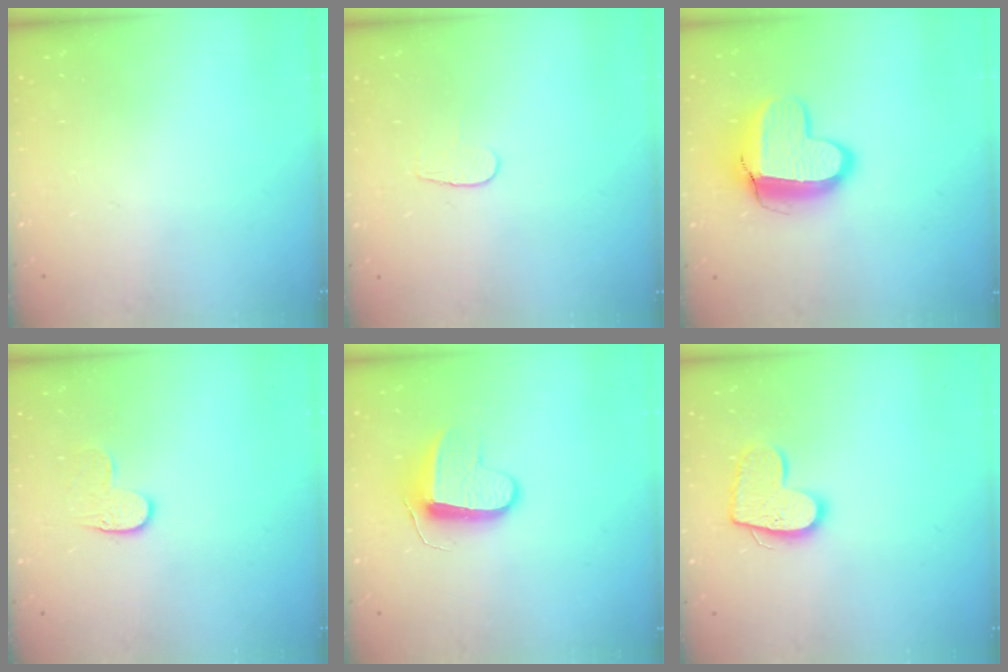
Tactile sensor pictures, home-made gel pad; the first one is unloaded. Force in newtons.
{"total": 3.7, "press": 3.7, "slide": 0.3}
{"total": 12.8, "press": 12.8, "slide": 1.3}
{"total": 7.0, "press": 6.9, "slide": 0.6}
{"total": 9.6, "press": 9.6, "slide": 0.2}
{"total": 13.0, "press": 13.0, "slide": 0.9}